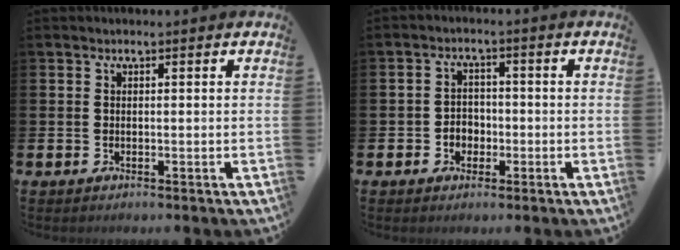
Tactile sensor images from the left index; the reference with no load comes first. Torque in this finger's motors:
{"motor_torque": [-0.12, 0.00, 0.01, 0.02]}